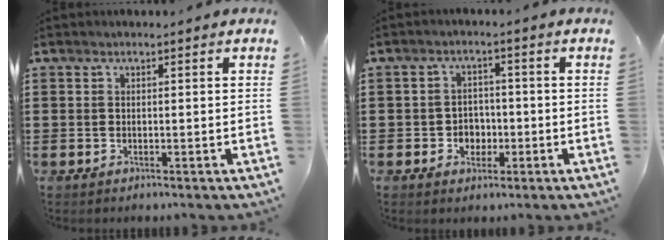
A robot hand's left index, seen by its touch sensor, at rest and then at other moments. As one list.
[{"total": 3.2, "force": [-1.0, 2.7, 1.3], "torque": [-0.025, 0.001, -0.026]}]